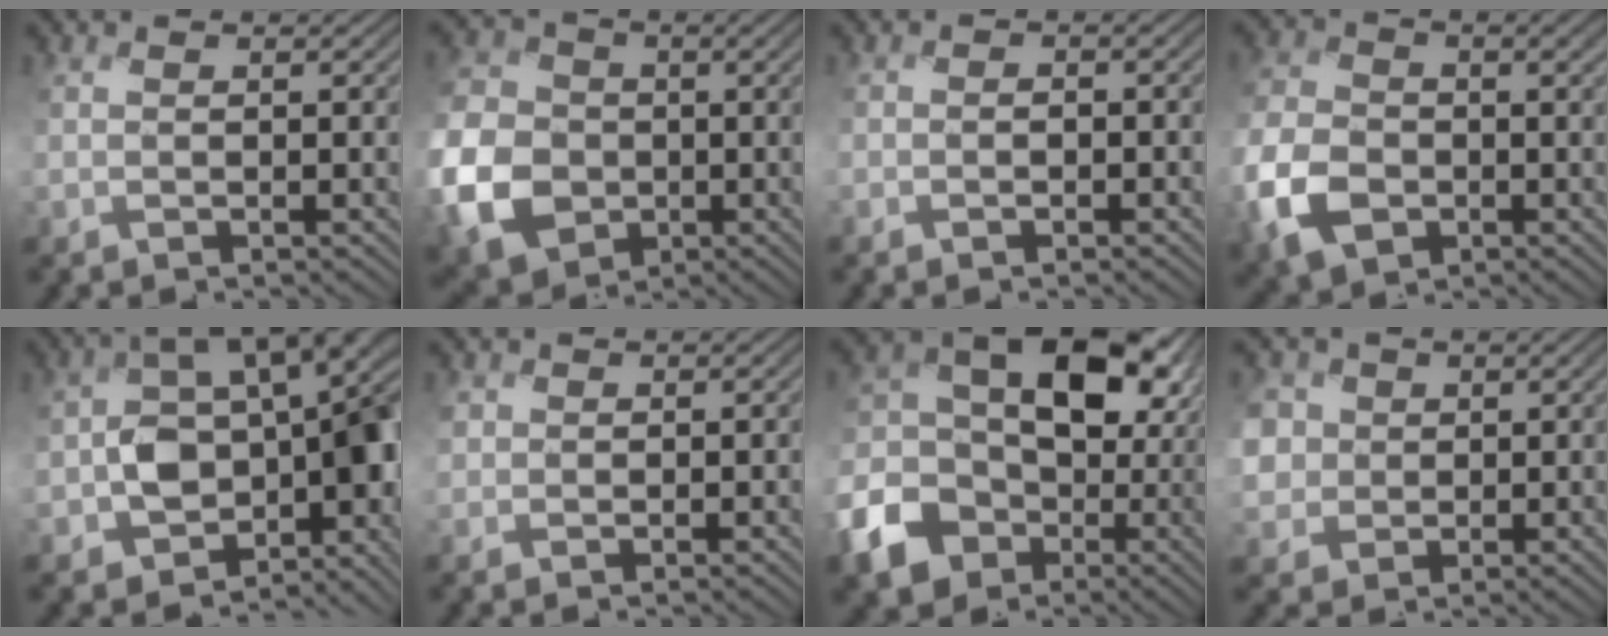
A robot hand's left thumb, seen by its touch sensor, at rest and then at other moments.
{"total": 12.6, "force": [-3.5, 10.2, 6.6], "torque": [-0.199, -0.022, -0.082]}
{"total": 1.6, "force": [-1.1, 1.1, 0.2], "torque": [0.001, -0.004, -0.023]}
{"total": 9.0, "force": [-3.7, 6.2, 5.3], "torque": [-0.155, -0.018, -0.084]}
{"total": 14.7, "force": [-1.7, 9.3, 11.2], "torque": [-0.167, -0.028, -0.013]}
{"total": 1.4, "force": [-0.3, 1.4, -0.1], "torque": [-0.007, -0.001, -0.010]}
{"total": 16.3, "force": [-3.6, 12.5, 9.8], "torque": [-0.229, -0.027, -0.066]}
{"total": 5.9, "force": [-0.1, 5.5, 2.1], "torque": [-0.088, -0.007, -0.017]}